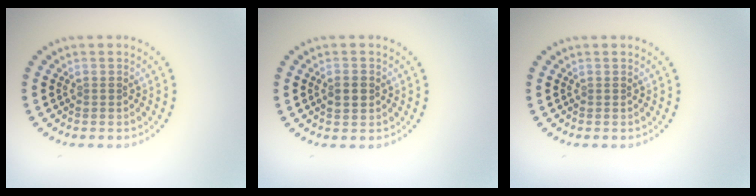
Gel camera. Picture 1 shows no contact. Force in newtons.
{"total": 2.3, "press": 2.3, "slide": 0.2}
{"total": 0.0}